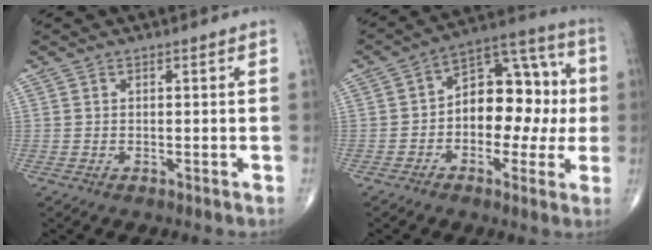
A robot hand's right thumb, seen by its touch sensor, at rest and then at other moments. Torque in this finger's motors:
{"motor_torque": [-0.05, 0.90, 0.51, 0.17, 0.08]}